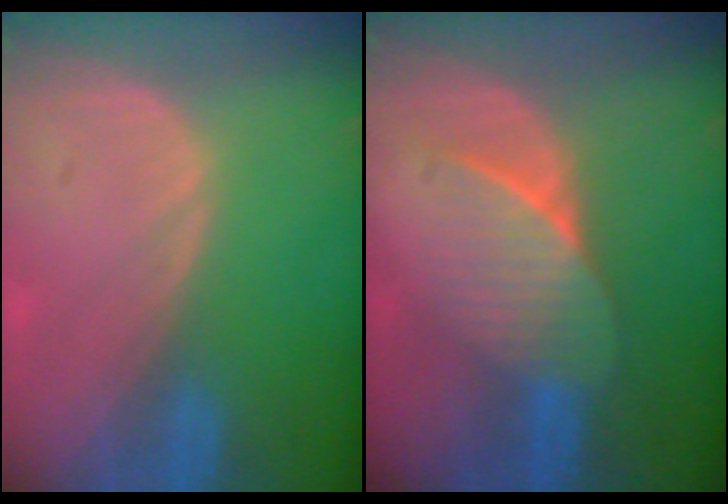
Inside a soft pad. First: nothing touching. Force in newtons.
{"total": 7.4, "press": 6.6, "slide": 3.2}